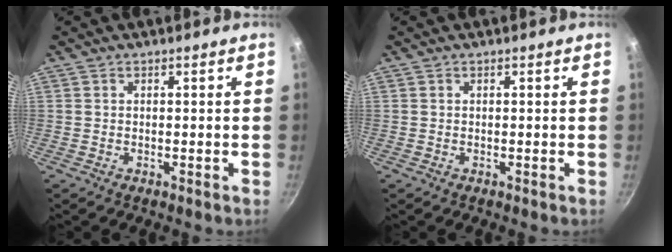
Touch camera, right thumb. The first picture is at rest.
{"total": 0.0}